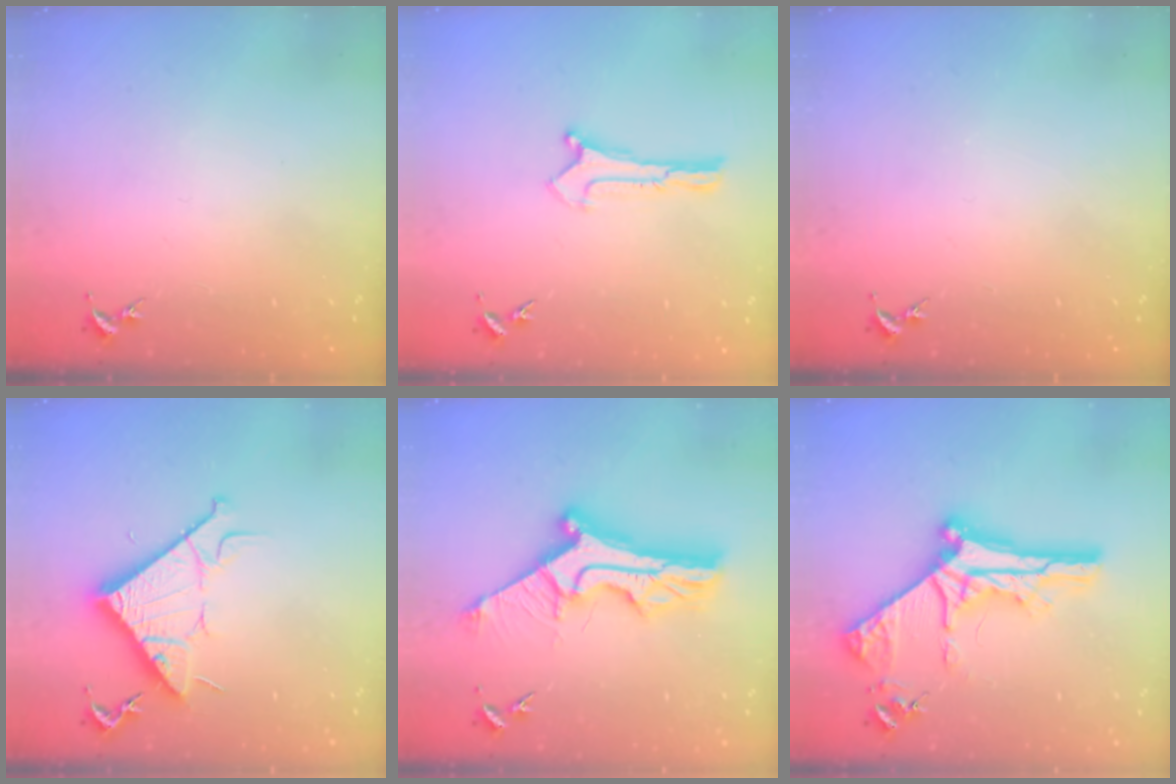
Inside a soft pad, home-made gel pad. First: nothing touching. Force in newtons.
{"total": 0.0}
{"total": 0.0}
{"total": 10.2, "press": 10.2, "slide": 0.3}
{"total": 12.7, "press": 12.6, "slide": 1.1}
{"total": 10.5, "press": 10.5, "slide": 1.2}